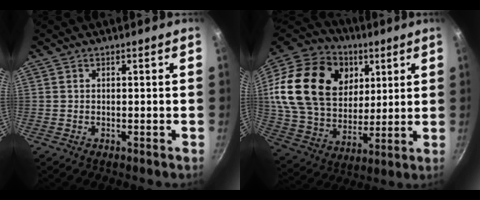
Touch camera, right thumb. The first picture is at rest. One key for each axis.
{"total": 28.8, "fx": 8.5, "fy": 20.8, "fz": 18.0, "tx": -0.326, "ty": -0.007, "tz": 0.155}